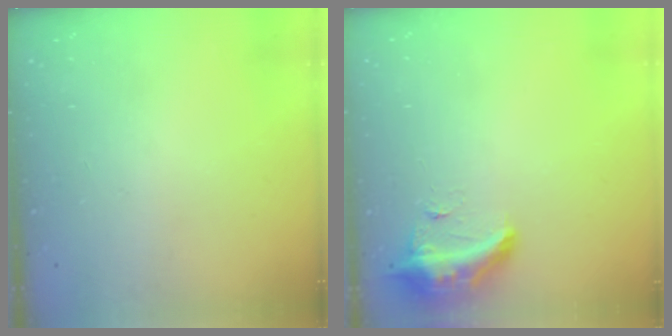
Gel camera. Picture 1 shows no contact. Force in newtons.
{"total": 15.9, "press": 11.4, "slide": 11.1}